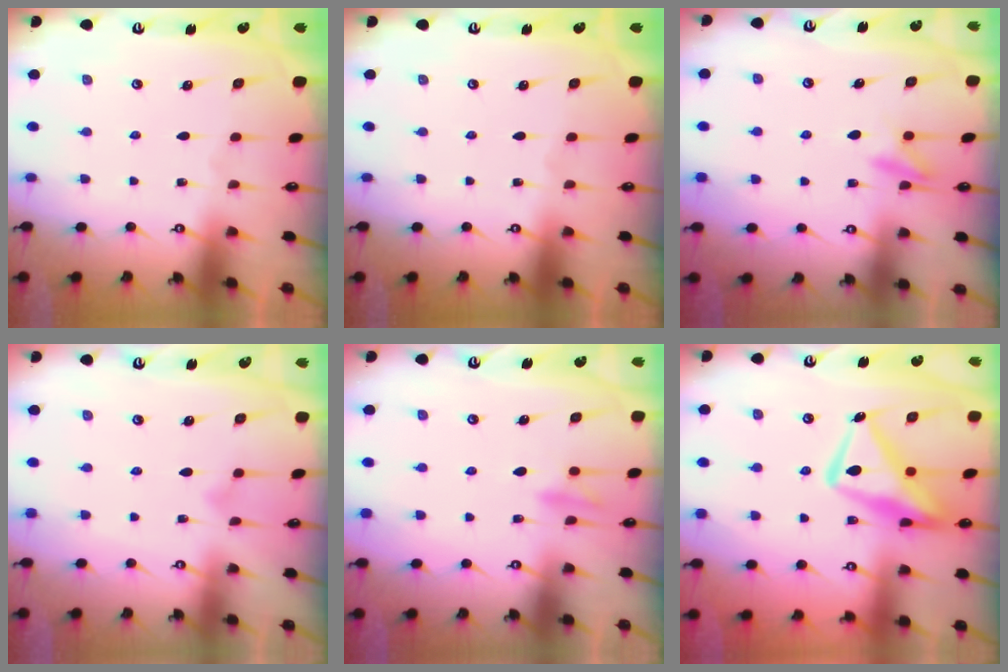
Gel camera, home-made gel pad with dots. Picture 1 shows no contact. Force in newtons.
{"total": 0.0}
{"total": 7.6, "press": 7.6, "slide": 0.8}
{"total": 3.4, "press": 3.4, "slide": 0.2}
{"total": 9.3, "press": 9.2, "slide": 1.3}
{"total": 16.4, "press": 16.3, "slide": 1.6}